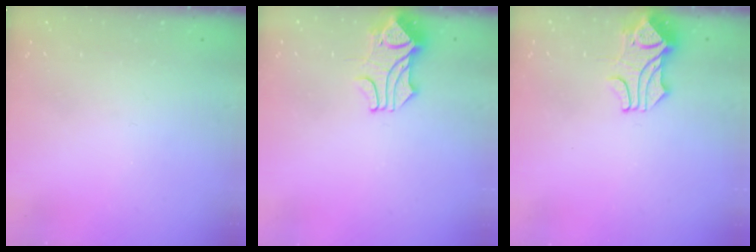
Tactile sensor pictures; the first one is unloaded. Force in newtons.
{"total": 1.6, "press": 1.2, "slide": 1.0}
{"total": 1.6, "press": 1.2, "slide": 1.0}